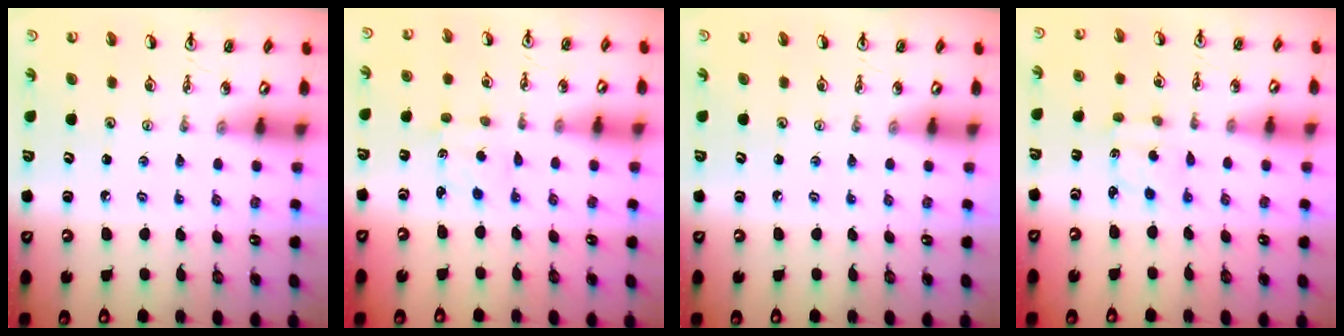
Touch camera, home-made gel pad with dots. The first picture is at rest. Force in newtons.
{"total": 2.0, "press": 2.0, "slide": 0.4}
{"total": 0.0}
{"total": 2.1, "press": 2.0, "slide": 0.7}